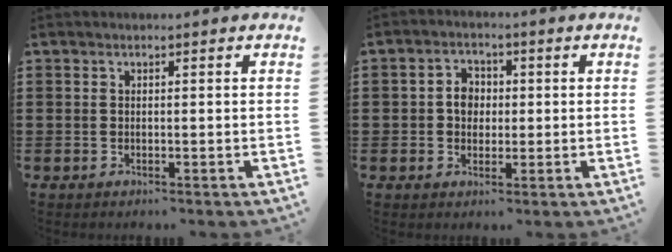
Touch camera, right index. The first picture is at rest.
{"total": 3.7, "force": [0.0, 3.0, 2.2], "torque": [-0.050, 0.011, -0.003]}